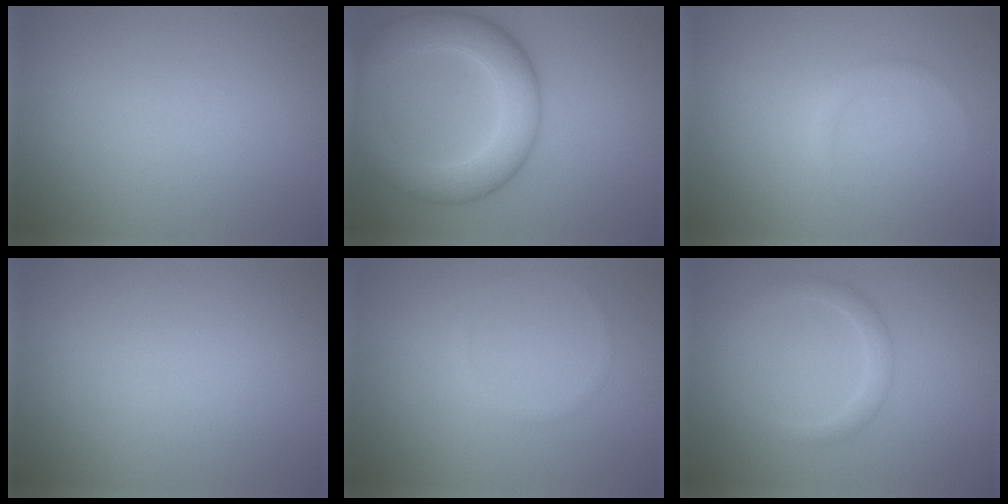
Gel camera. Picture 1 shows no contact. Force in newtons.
{"total": 7.4, "press": 7.4, "slide": 0.3}
{"total": 0.8, "press": 0.8, "slide": 0.2}
{"total": 0.0}
{"total": 0.7, "press": 0.7, "slide": 0.1}
{"total": 1.8, "press": 1.7, "slide": 0.1}